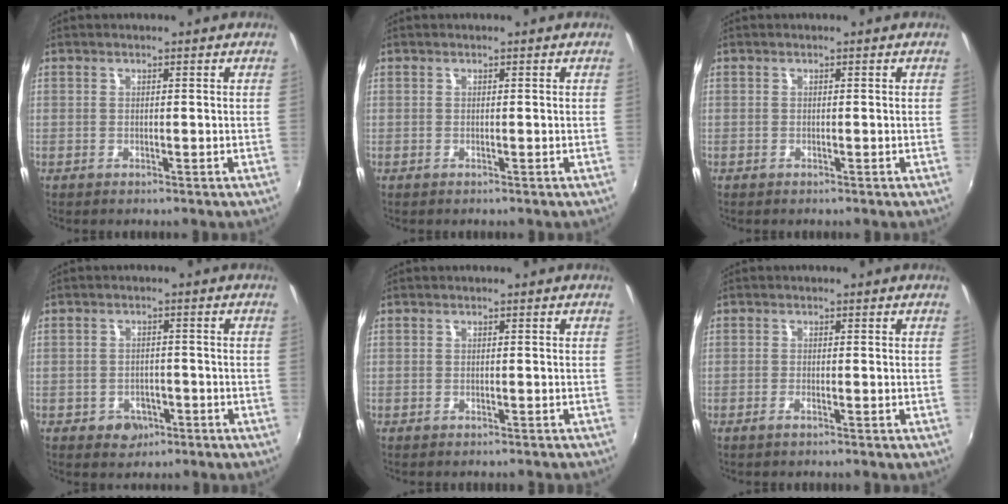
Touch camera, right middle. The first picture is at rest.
{"total": 0.0}
{"total": 0.0}
{"total": 4.2, "force": [-2.0, 3.4, 1.2], "torque": [-0.034, 0.004, -0.023]}
{"total": 1.2, "force": [-1.1, 0.4, 0.4], "torque": [-0.012, -0.007, -0.016]}
{"total": 0.8, "force": [-0.6, -0.1, 0.5], "torque": [-0.012, -0.001, -0.014]}